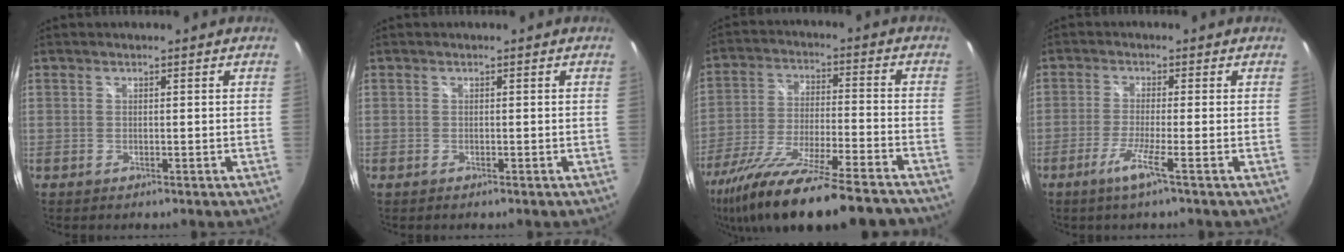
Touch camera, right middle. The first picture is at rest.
{"total": 0.0}
{"total": 23.5, "force": [-18.9, 2.7, 13.7], "torque": [-0.257, -0.067, -0.310]}
{"total": 4.6, "force": [-2.6, -1.0, 3.6], "torque": [-0.086, -0.012, -0.053]}